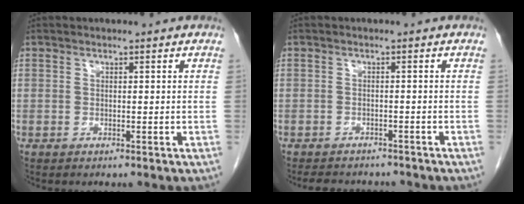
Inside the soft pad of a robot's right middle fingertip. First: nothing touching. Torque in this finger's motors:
{"motor_torque": [0.02, -0.02, 0.00, 0.00]}